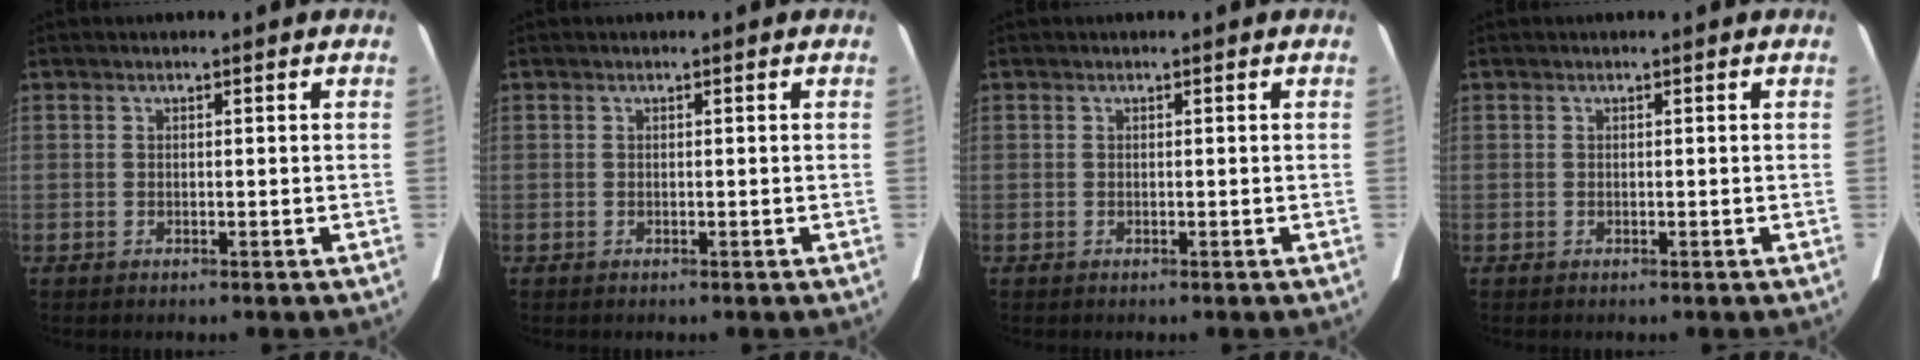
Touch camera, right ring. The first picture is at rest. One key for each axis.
{"total": 0.0}
{"total": 0.0}
{"total": 0.0}